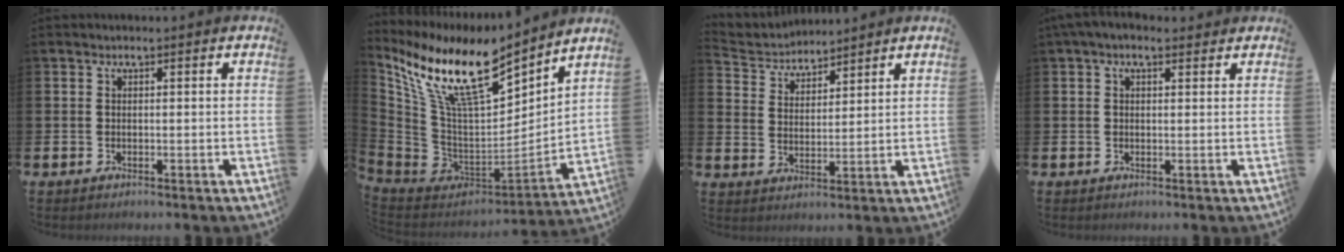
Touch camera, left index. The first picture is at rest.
{"total": 13.2, "force": [9.0, 4.3, 8.7], "torque": [-0.221, -0.054, 0.157]}
{"total": 3.9, "force": [3.8, 1.1, -0.3], "torque": [-0.017, -0.025, 0.065]}
{"total": 2.1, "force": [1.4, 1.0, 1.2], "torque": [-0.018, 0.004, 0.023]}